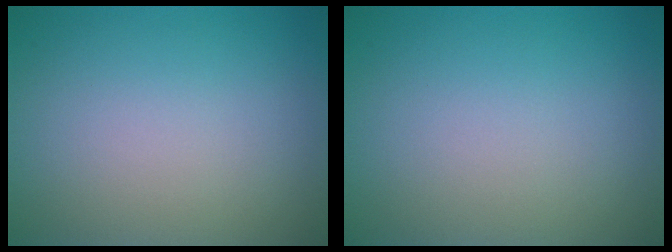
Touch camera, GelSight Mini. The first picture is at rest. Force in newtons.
{"total": 0.0}